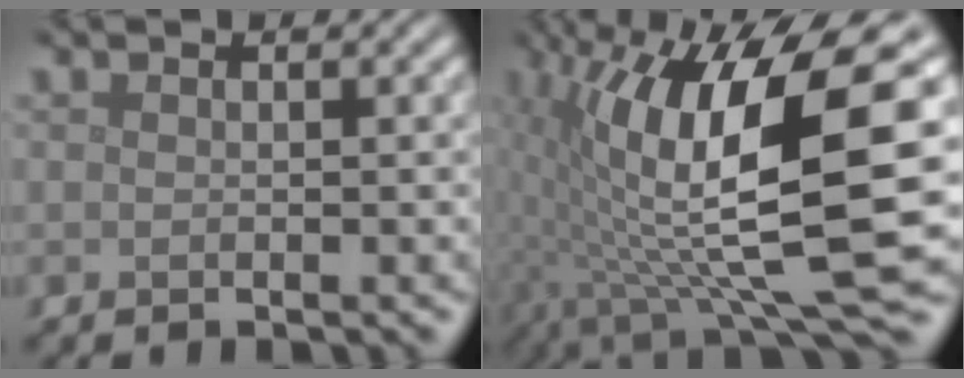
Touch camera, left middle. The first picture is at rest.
{"total": 14.3, "force": [0.5, 4.8, 13.4], "torque": [-0.223, -0.021, 0.012]}